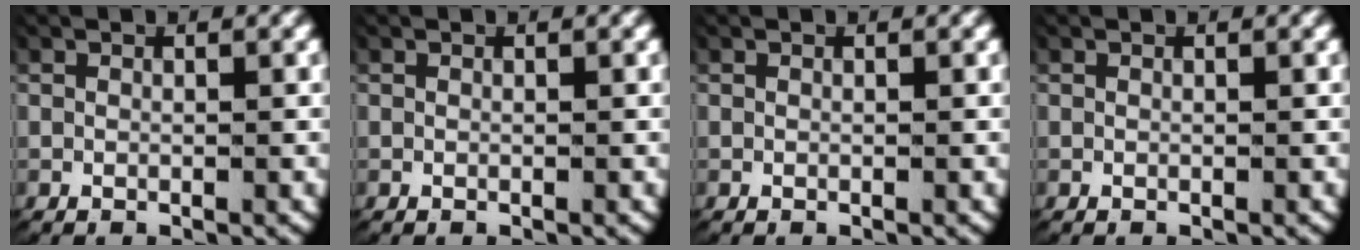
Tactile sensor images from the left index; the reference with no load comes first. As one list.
[{"total": 0.0}, {"total": 0.0}, {"total": 0.0}]